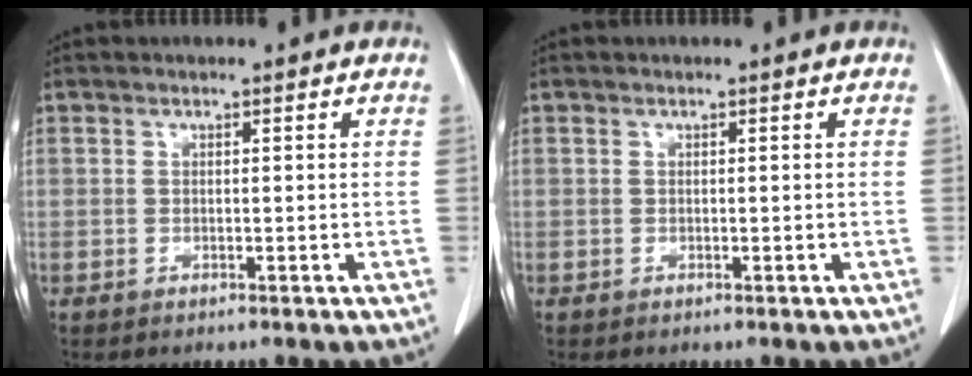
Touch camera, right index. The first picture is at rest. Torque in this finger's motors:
{"motor_torque": [-0.01, 0.00, 0.00, 0.00]}